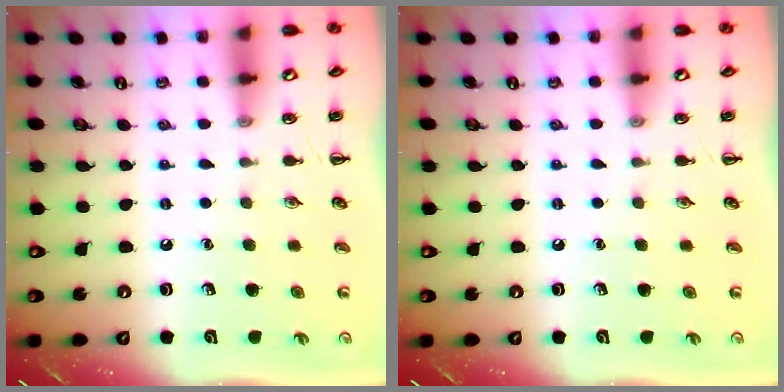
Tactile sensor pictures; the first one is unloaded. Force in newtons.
{"total": 0.0}